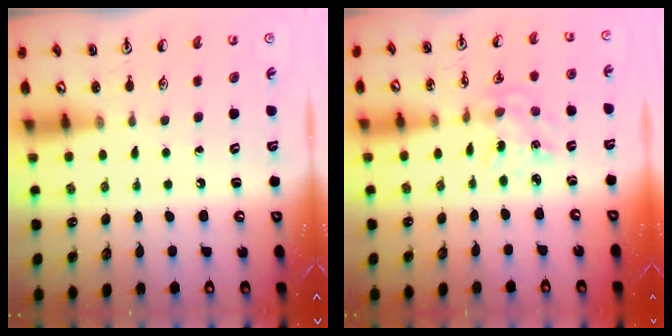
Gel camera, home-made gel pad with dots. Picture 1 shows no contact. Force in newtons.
{"total": 2.1, "press": 2.1, "slide": 0.1}